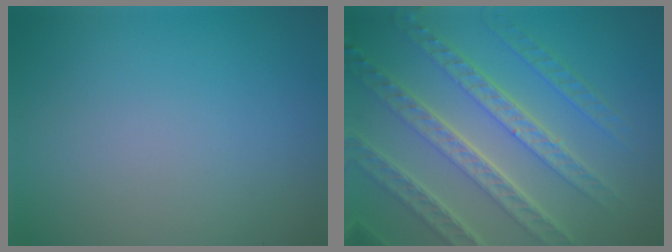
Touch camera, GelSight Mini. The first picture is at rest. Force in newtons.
{"total": 7.8, "press": 5.7, "slide": 5.4}